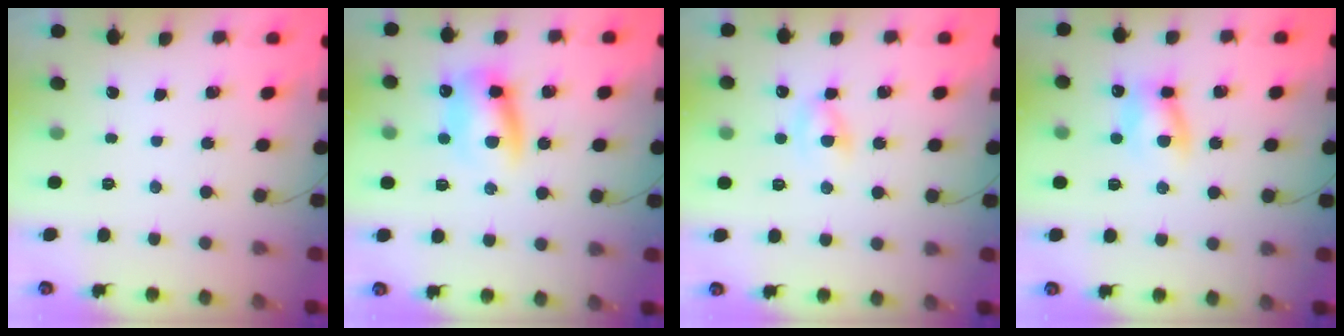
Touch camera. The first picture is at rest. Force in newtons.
{"total": 12.3, "press": 12.1, "slide": 2.0}
{"total": 3.2, "press": 3.0, "slide": 1.1}
{"total": 7.8, "press": 7.7, "slide": 1.3}